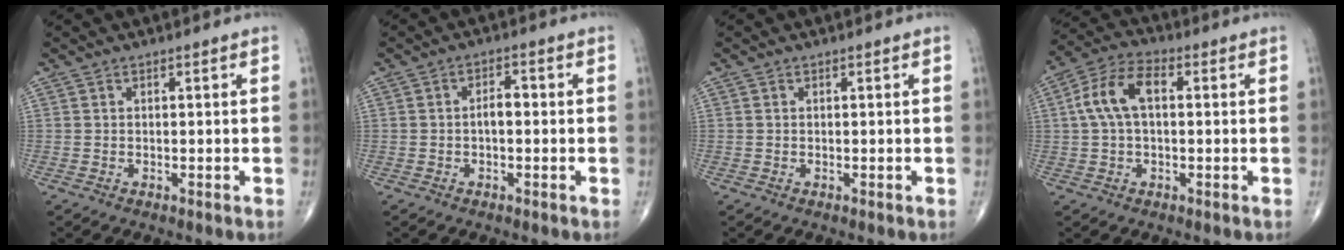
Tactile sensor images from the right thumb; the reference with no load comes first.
{"total": 2.8, "force": [-0.3, 1.4, 2.3], "torque": [-0.034, 0.014, -0.009]}
{"total": 0.0}
{"total": 9.2, "force": [1.3, 5.1, 7.6], "torque": [-0.155, 0.031, 0.019]}